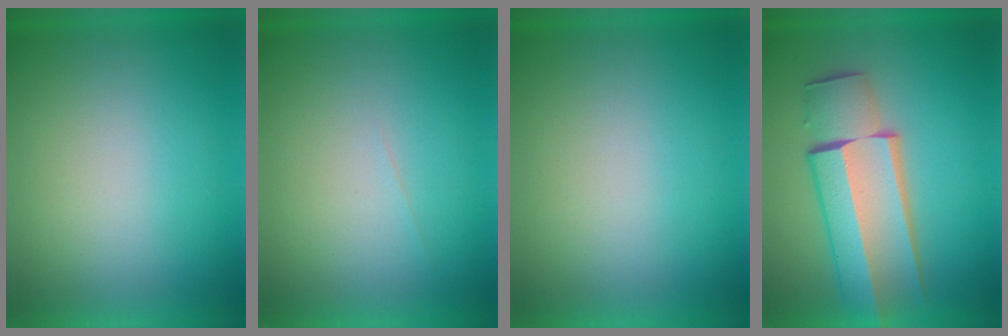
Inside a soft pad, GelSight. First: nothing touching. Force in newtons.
{"total": 1.5}
{"total": 1.3}
{"total": 7.5}